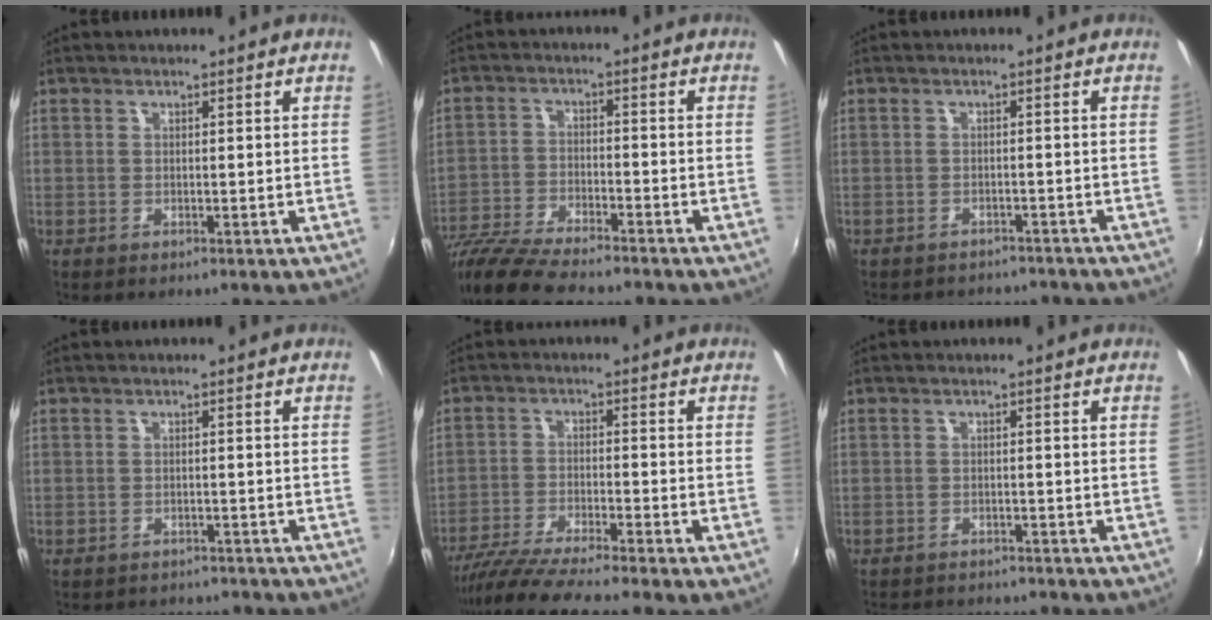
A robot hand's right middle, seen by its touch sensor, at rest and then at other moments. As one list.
[{"total": 13.2, "force": [-11.5, 2.2, 6.2], "torque": [-0.144, -0.028, -0.211]}, {"total": 9.2, "force": [-8.3, 3.2, 2.6], "torque": [-0.063, -0.010, -0.109]}, {"total": 8.3, "force": [-7.5, 2.8, 2.3], "torque": [-0.056, -0.011, -0.099]}, {"total": 11.7, "force": [-10.3, -1.3, 5.5], "torque": [-0.118, -0.034, -0.184]}, {"total": 9.5, "force": [-8.6, 2.5, 3.1], "torque": [-0.075, -0.013, -0.124]}]